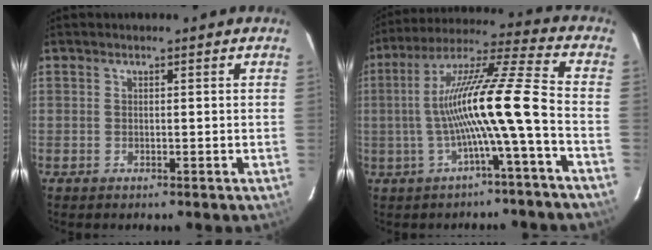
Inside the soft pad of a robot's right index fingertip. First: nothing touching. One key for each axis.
{"total": 14.3, "fx": -3.6, "fy": -1.4, "fz": 13.8, "tx": -0.248, "ty": 0.007, "tz": -0.064}